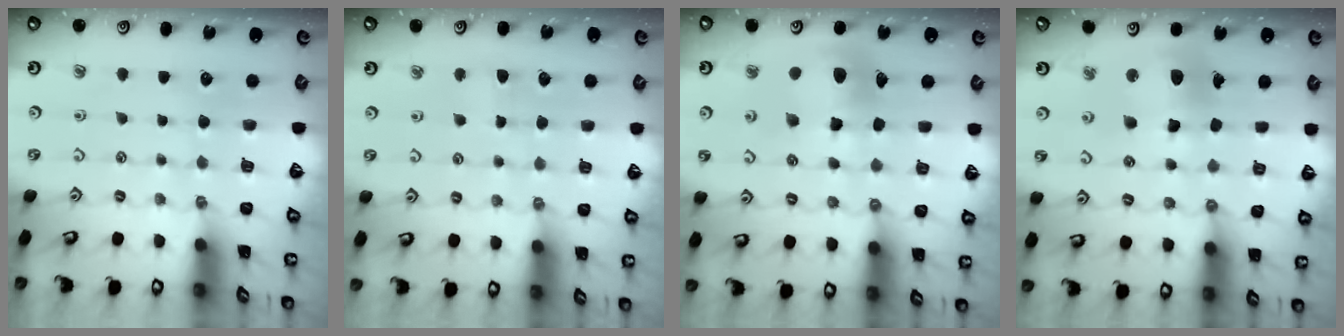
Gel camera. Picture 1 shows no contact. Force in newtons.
{"total": 2.8, "press": 2.7, "slide": 0.4}
{"total": 11.2, "press": 11.1, "slide": 1.5}
{"total": 12.6, "press": 12.5, "slide": 1.5}